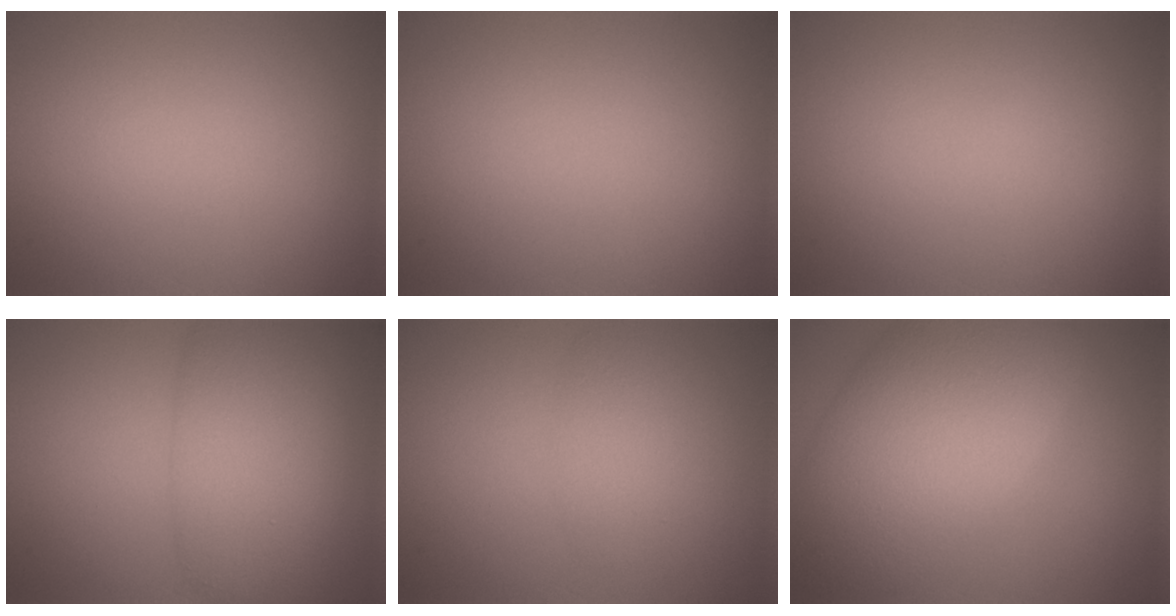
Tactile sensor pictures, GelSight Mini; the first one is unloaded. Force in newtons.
{"total": 0.0}
{"total": 0.0}
{"total": 7.8, "press": 7.7, "slide": 0.5}
{"total": 2.2, "press": 2.2, "slide": 0.0}
{"total": 11.5, "press": 11.5, "slide": 0.4}